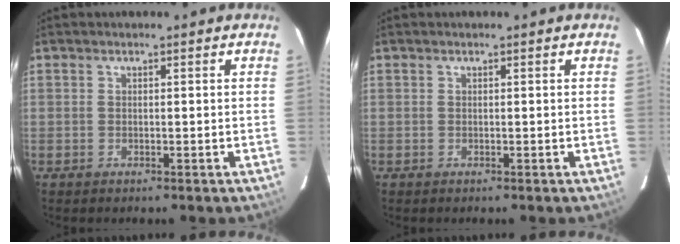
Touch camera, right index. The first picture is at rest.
{"total": 0.0}